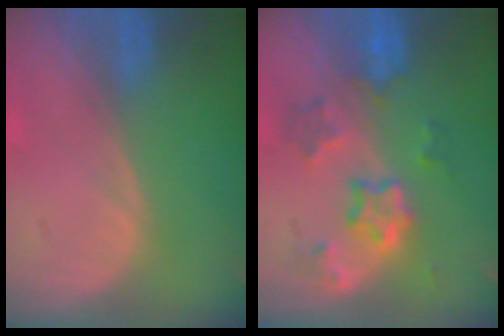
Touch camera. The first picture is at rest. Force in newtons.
{"total": 7.0, "press": 6.4, "slide": 2.8}